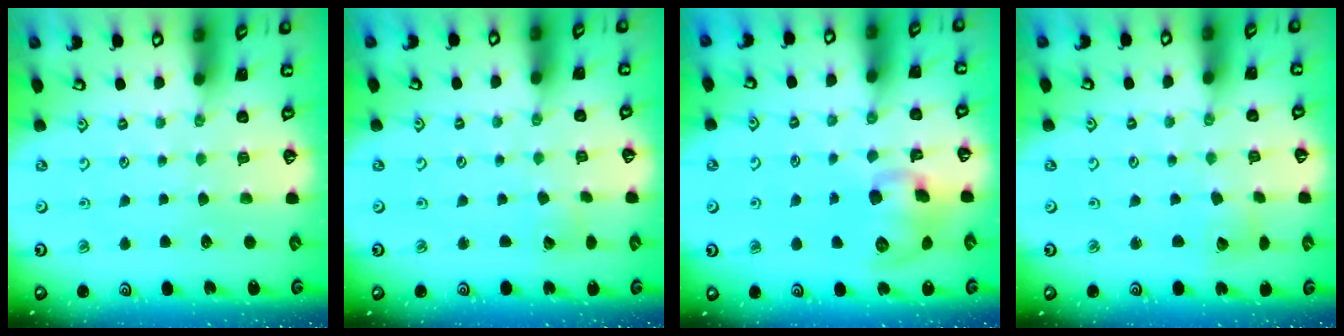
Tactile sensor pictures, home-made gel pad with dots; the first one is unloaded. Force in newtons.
{"total": 2.7, "press": 2.7, "slide": 0.3}
{"total": 11.2, "press": 11.0, "slide": 2.1}
{"total": 2.4, "press": 2.4, "slide": 0.3}